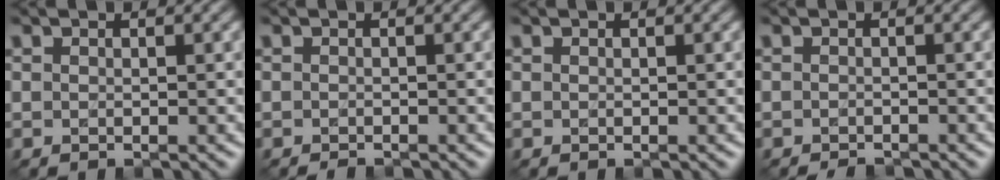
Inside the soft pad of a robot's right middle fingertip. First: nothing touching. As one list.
[{"total": 0.7, "force": [-0.7, 0.0, 0.1], "torque": [-0.004, -0.006, -0.013]}, {"total": 0.0}, {"total": 1.3, "force": [-1.2, 0.1, 0.2], "torque": [-0.001, -0.008, -0.021]}]